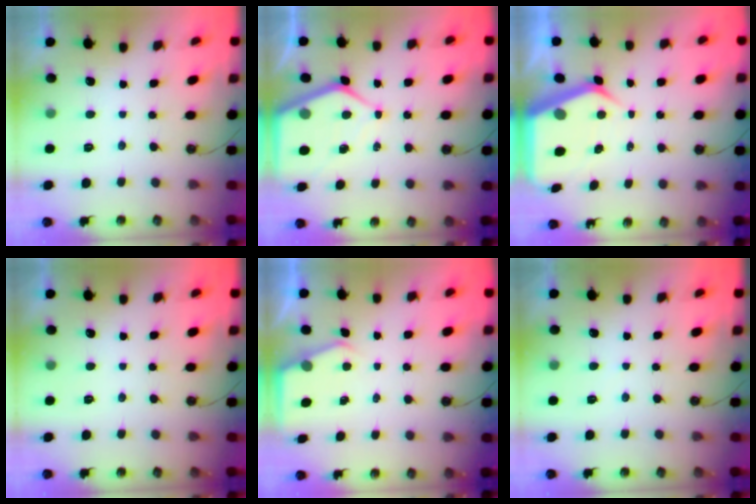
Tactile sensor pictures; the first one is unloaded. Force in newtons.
{"total": 9.2, "press": 9.2, "slide": 0.9}
{"total": 8.1, "press": 8.0, "slide": 0.9}
{"total": 0.0}
{"total": 2.9, "press": 2.9, "slide": 0.5}
{"total": 2.4, "press": 2.3, "slide": 0.4}